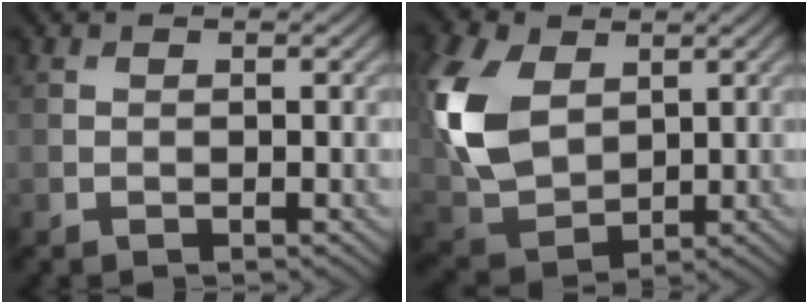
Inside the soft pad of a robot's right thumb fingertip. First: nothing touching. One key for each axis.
{"total": 12.9, "fx": 3.1, "fy": 8.8, "fz": 8.9, "tx": -0.259, "ty": 0.014, "tz": 0.063}